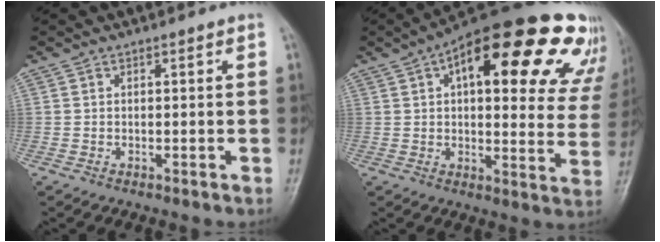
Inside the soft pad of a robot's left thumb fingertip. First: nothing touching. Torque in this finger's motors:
{"motor_torque": [1.12, 1.26, 1.85, -0.92, 0.35]}